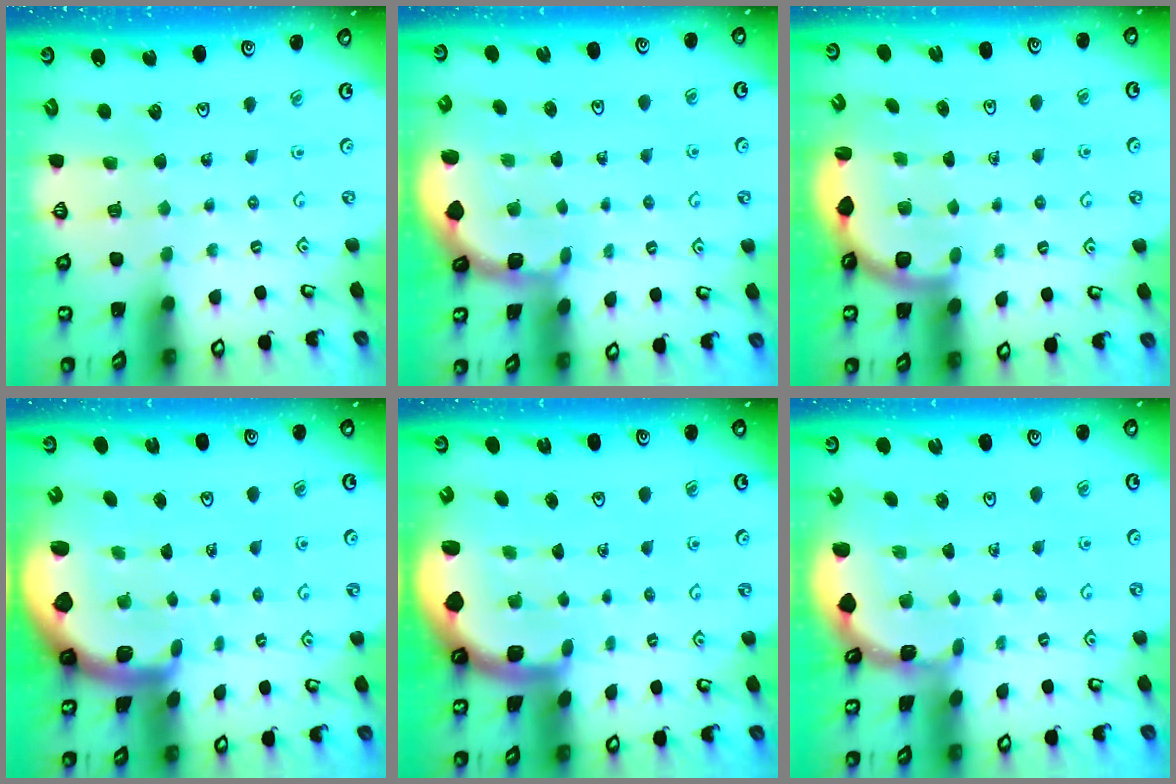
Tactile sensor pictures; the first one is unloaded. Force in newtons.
{"total": 1.6, "press": 1.5, "slide": 0.3}
{"total": 3.1, "press": 3.0, "slide": 0.8}
{"total": 2.4, "press": 2.3, "slide": 0.5}
{"total": 1.7, "press": 1.6, "slide": 0.4}
{"total": 1.2, "press": 1.2, "slide": 0.1}